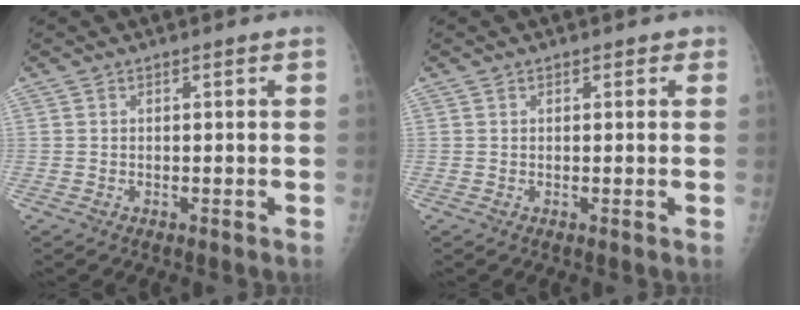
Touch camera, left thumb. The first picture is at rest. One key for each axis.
{"total": 1.1, "fx": 0.6, "fy": 0.8, "fz": 0.3, "tx": 0.012, "ty": -0.001, "tz": 0.003}